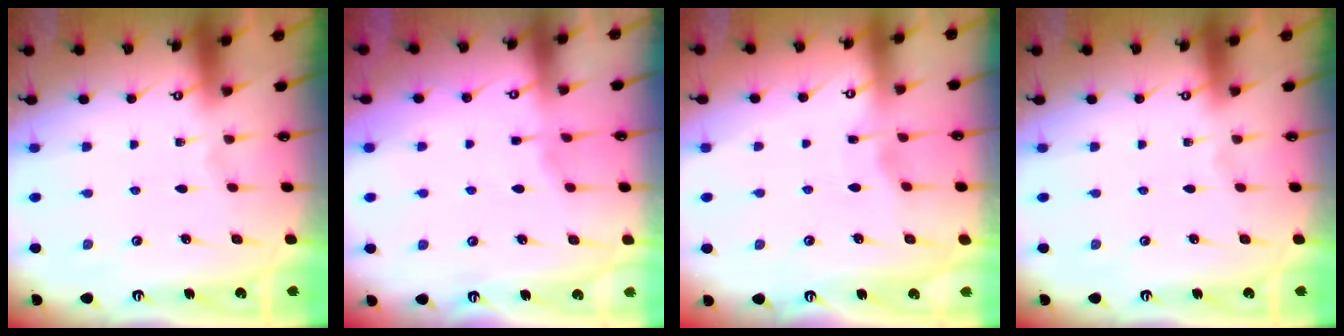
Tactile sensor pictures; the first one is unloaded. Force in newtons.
{"total": 2.1, "press": 2.1, "slide": 0.4}
{"total": 2.8, "press": 2.8, "slide": 0.4}
{"total": 0.0}